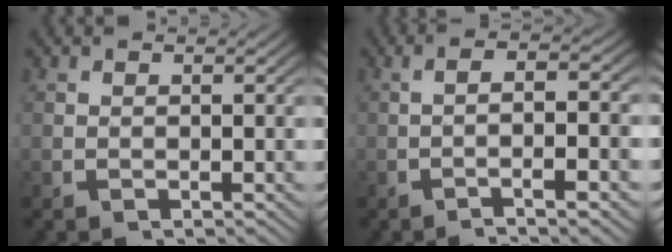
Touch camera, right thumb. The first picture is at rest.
{"total": 4.9, "force": [-1.1, 1.1, 4.7], "torque": [-0.072, 0.014, -0.024]}